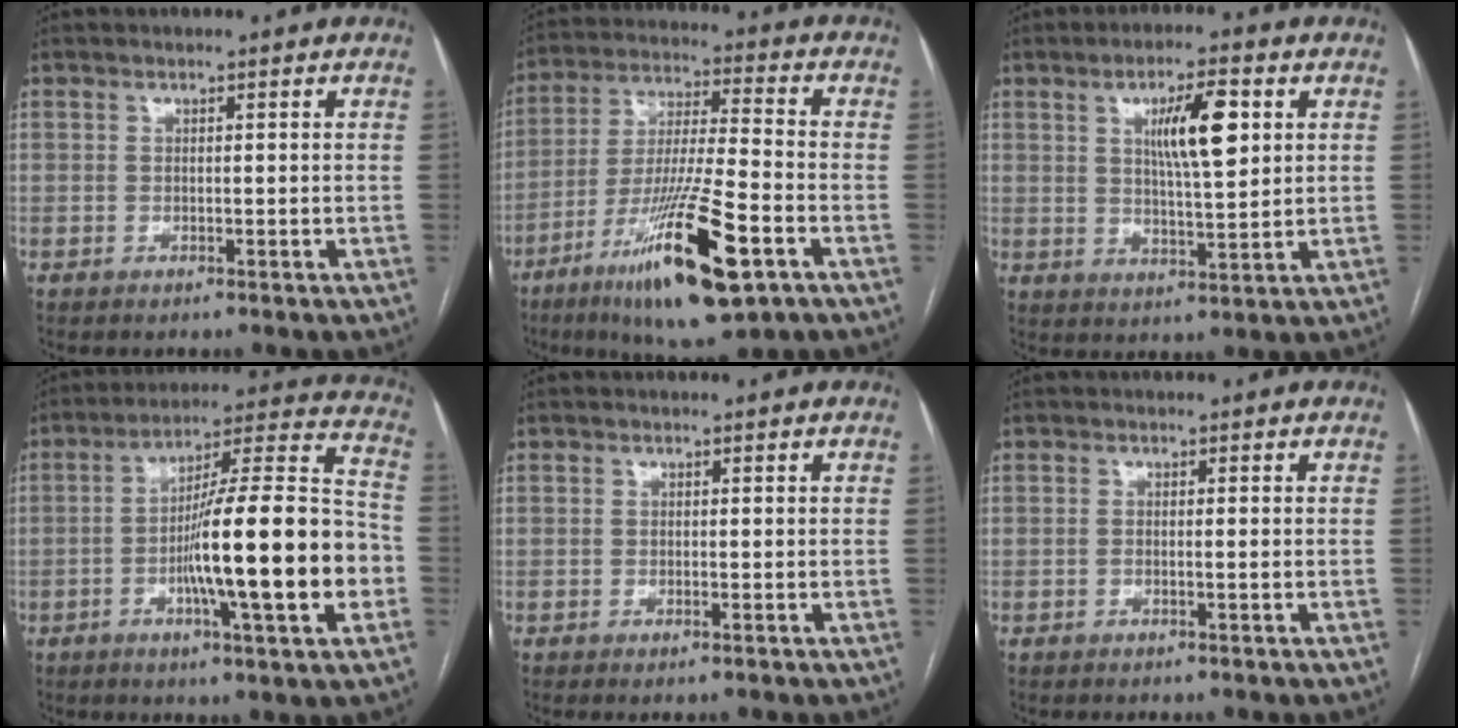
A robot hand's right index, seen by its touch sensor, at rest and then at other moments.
{"total": 19.8, "force": [-9.7, 2.2, 17.1], "torque": [-0.319, -0.034, -0.166]}
{"total": 8.9, "force": [2.9, 1.8, 8.3], "torque": [-0.141, 0.006, 0.052]}
{"total": 20.7, "force": [-4.7, 1.4, 20.1], "torque": [-0.297, 0.011, -0.070]}
{"total": 0.6, "force": [-0.3, 0.0, 0.5], "torque": [-0.007, -0.001, -0.004]}
{"total": 0.8, "force": [-0.2, 0.1, 0.8], "torque": [-0.014, 0.000, -0.003]}